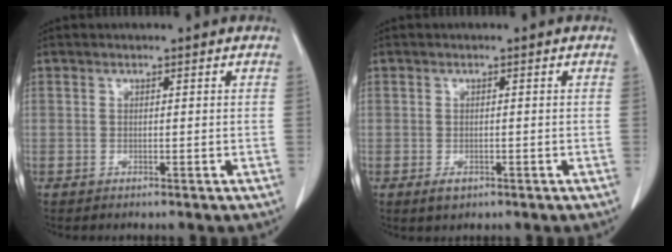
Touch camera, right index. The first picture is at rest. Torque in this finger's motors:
{"motor_torque": [-0.04, -0.02, 0.00, -0.03]}